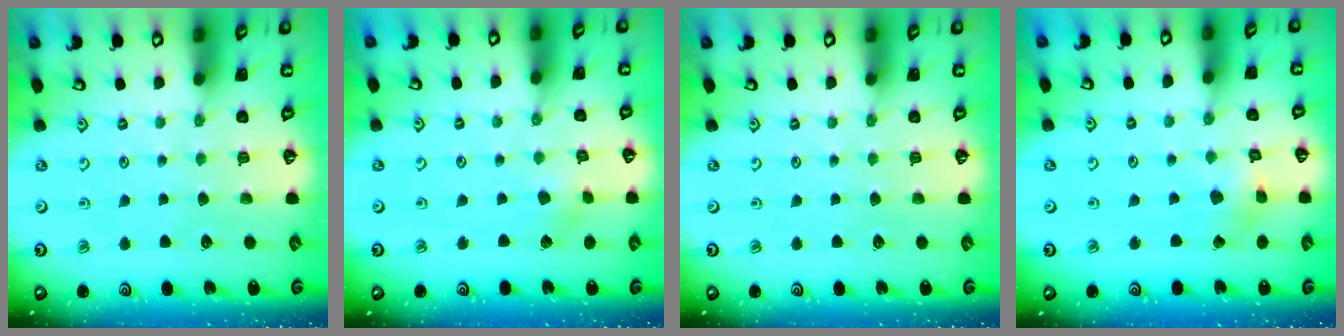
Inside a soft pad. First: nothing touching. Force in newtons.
{"total": 2.9, "press": 2.8, "slide": 0.3}
{"total": 0.0}
{"total": 3.4, "press": 3.4, "slide": 0.3}